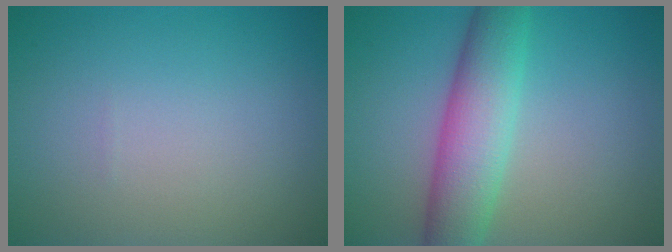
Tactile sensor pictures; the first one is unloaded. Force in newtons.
{"total": 6.3, "press": 6.3, "slide": 0.2}